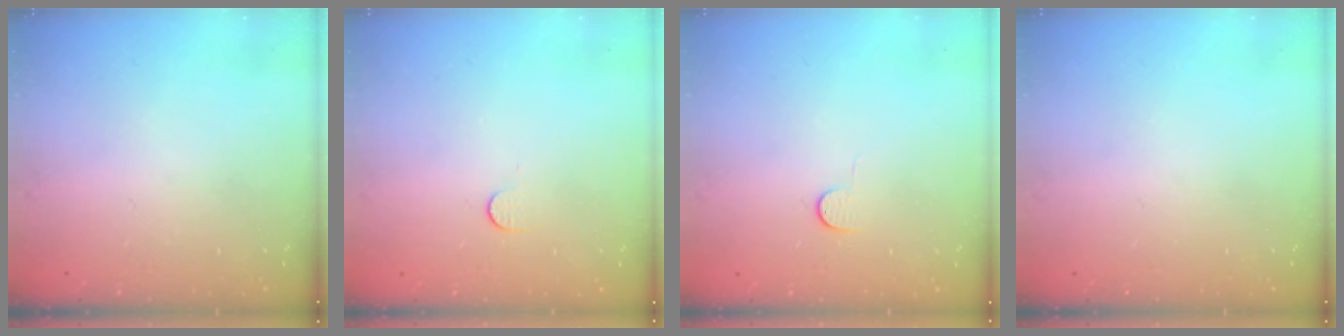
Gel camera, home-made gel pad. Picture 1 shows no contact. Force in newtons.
{"total": 3.7, "press": 3.7, "slide": 0.4}
{"total": 4.9, "press": 4.9, "slide": 0.5}
{"total": 0.0}